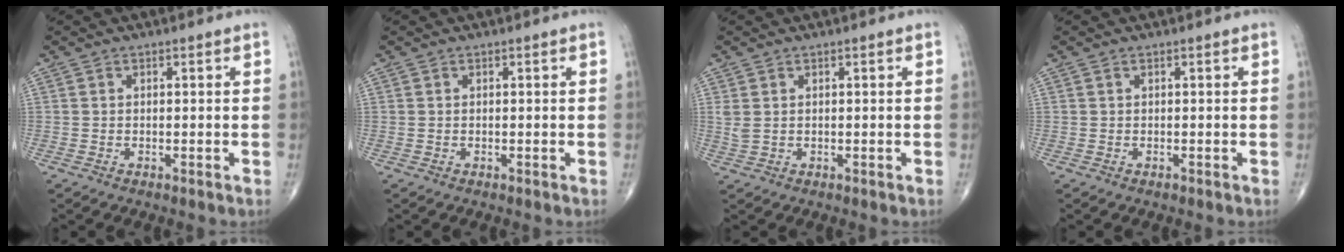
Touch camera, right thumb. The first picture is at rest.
{"total": 0.0}
{"total": 1.8, "force": [0.6, 1.1, 1.4], "torque": [-0.035, 0.007, 0.020]}
{"total": 0.0}